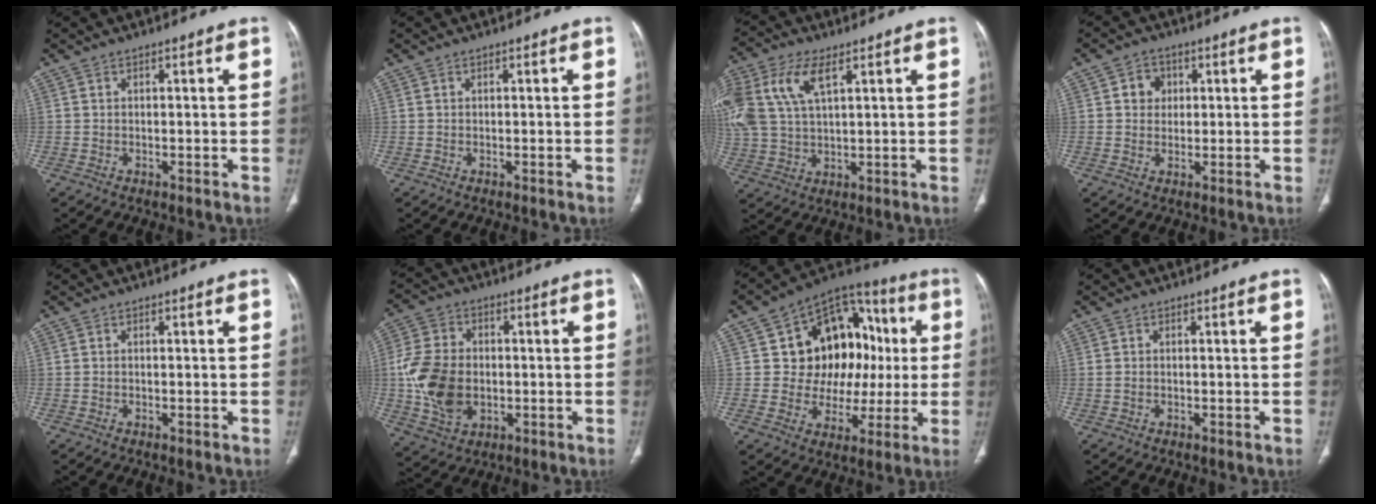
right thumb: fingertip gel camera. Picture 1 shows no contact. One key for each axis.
{"total": 0.0}
{"total": 15.3, "fx": 6.1, "fy": 8.2, "fz": 11.5, "tx": -0.284, "ty": 0.003, "tz": 0.120}
{"total": 4.0, "fx": 1.0, "fy": 3.5, "fz": 1.6, "tx": -0.004, "ty": 0.002, "tz": 0.013}
{"total": 0.0}
{"total": 15.1, "fx": -1.9, "fy": 11.2, "fz": 9.9, "tx": -0.176, "ty": 0.015, "tz": -0.031}
{"total": 21.5, "fx": 3.7, "fy": 16.0, "fz": 13.9, "tx": -0.128, "ty": 0.040, "tz": 0.068}
{"total": 0.8, "fx": -0.1, "fy": 0.4, "fz": 0.7, "tx": -0.024, "ty": 0.002, "tz": 0.001}